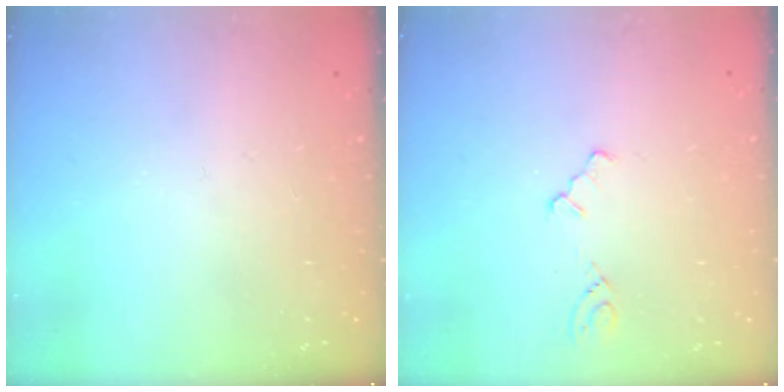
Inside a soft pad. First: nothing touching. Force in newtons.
{"total": 1.5, "press": 1.5, "slide": 0.3}